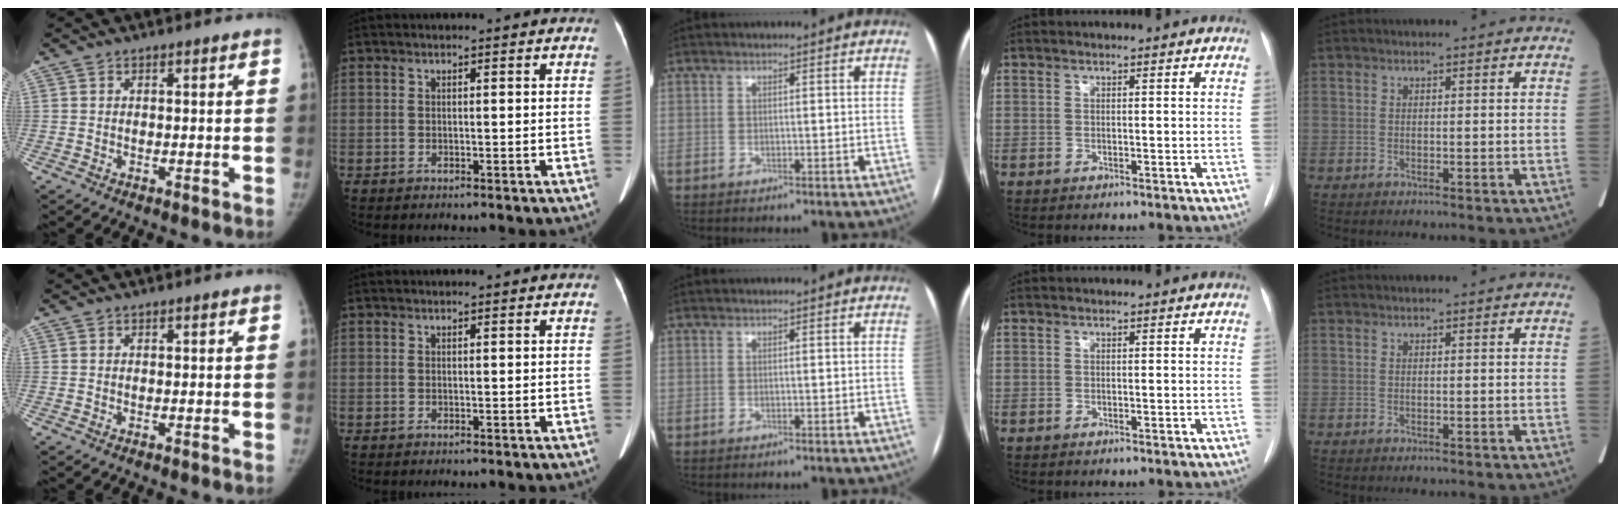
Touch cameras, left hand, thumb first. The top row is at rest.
{}